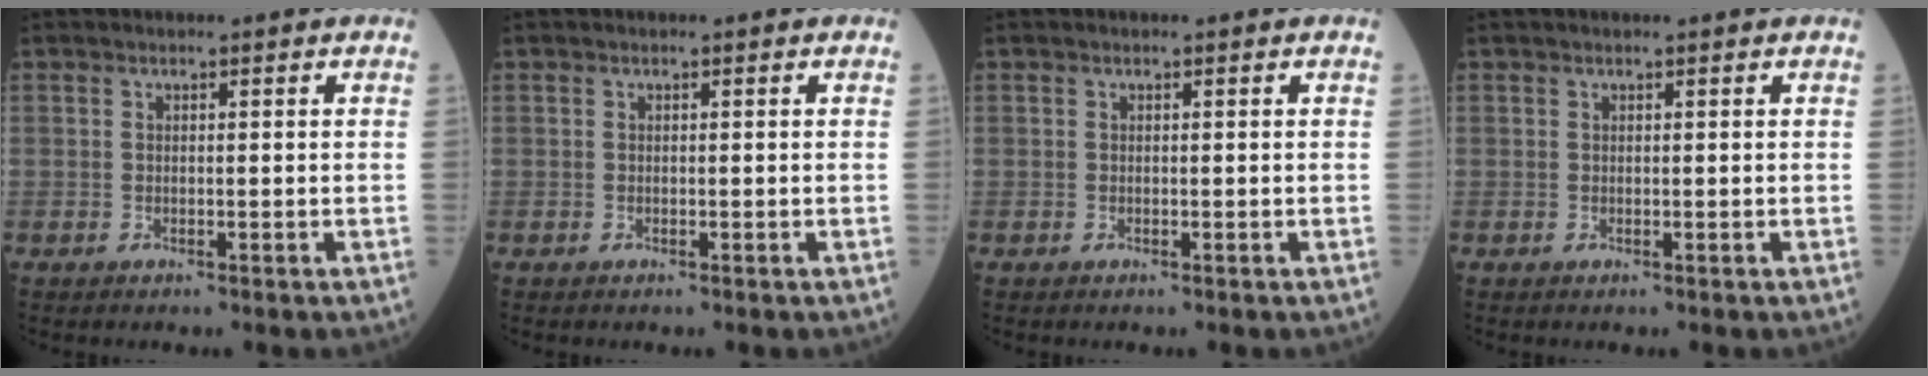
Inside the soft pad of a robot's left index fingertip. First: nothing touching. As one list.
[{"total": 0.0}, {"total": 0.0}, {"total": 0.0}]